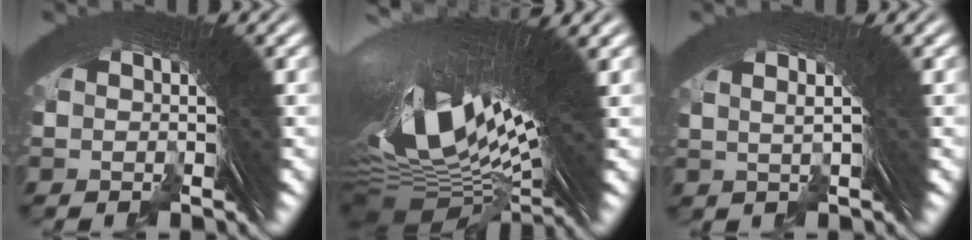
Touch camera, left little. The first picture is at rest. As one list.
[{"total": 22.1, "force": [2.7, 10.2, 19.5], "torque": [-0.341, -0.020, 0.060]}, {"total": 3.0, "force": [1.5, -0.2, 2.6], "torque": [-0.026, 0.012, 0.022]}]